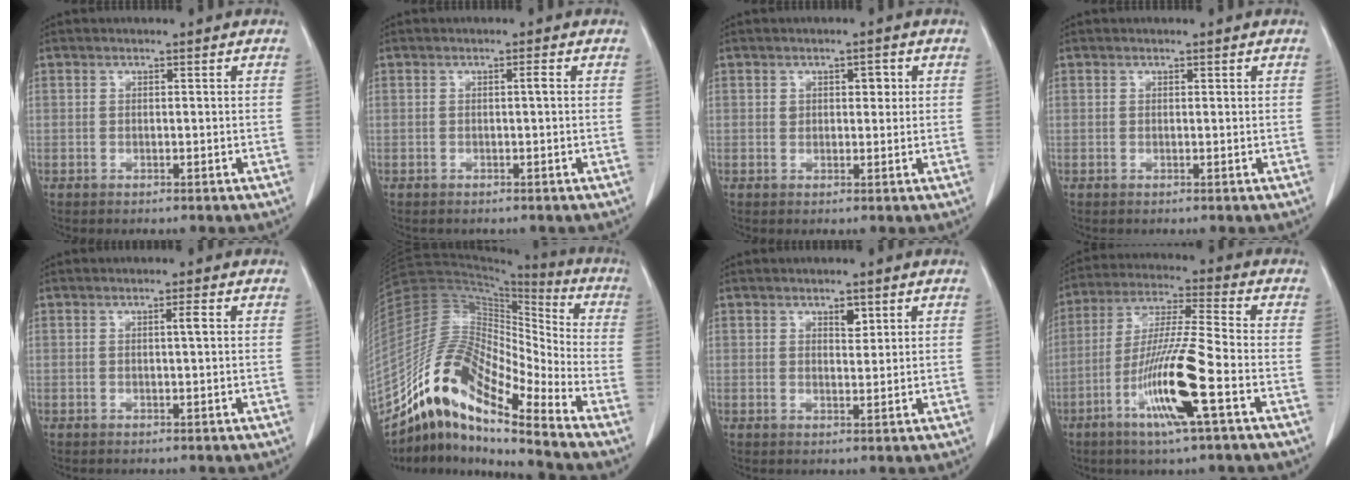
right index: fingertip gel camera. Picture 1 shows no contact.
{"total": 0.7, "force": [0.0, -0.1, 0.7], "torque": [-0.010, 0.001, 0.001]}
{"total": 2.4, "force": [0.8, 1.4, 1.7], "torque": [-0.022, 0.007, 0.013]}
{"total": 0.0}
{"total": 1.3, "force": [0.2, -0.1, 1.3], "torque": [-0.022, 0.002, 0.003]}
{"total": 16.3, "force": [-12.6, 2.7, 10.1], "torque": [-0.192, 0.038, -0.231]}
{"total": 1.9, "force": [1.1, 0.9, 1.3], "torque": [-0.018, -0.005, 0.018]}
{"total": 13.4, "force": [-5.3, -0.2, 12.3], "torque": [-0.244, -0.015, -0.102]}